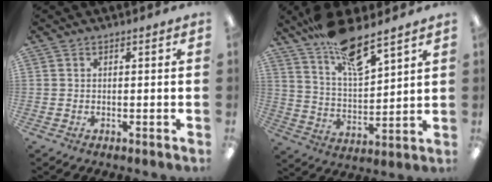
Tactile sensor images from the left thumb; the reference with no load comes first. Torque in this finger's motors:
{"motor_torque": [1.65, 0.64, 1.15, -0.61, 0.11]}